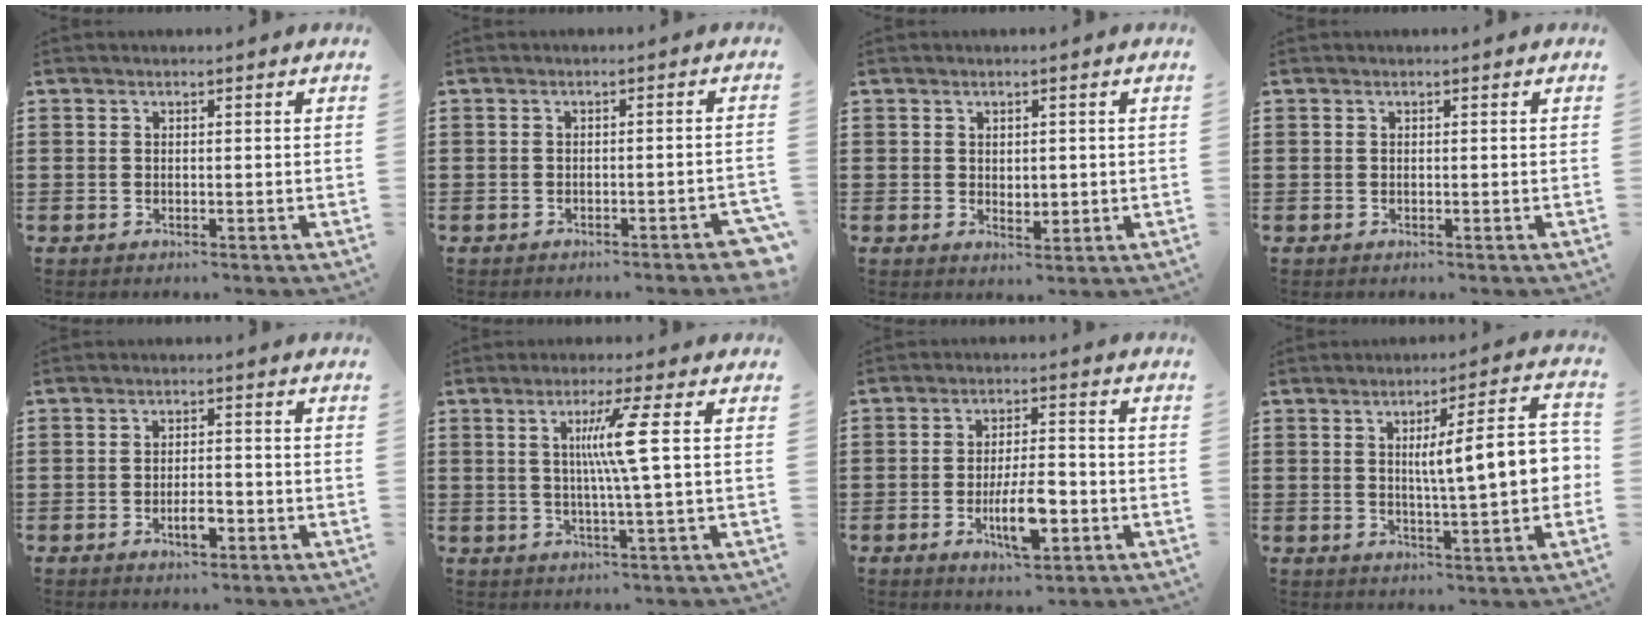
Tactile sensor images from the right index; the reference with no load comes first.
{"total": 2.0, "force": [-1.6, 0.2, 1.2], "torque": [-0.020, 0.000, -0.030]}
{"total": 1.7, "force": [0.8, 1.3, 0.7], "torque": [-0.008, 0.005, 0.012]}
{"total": 0.0}
{"total": 3.3, "force": [-1.4, 1.2, 2.8], "torque": [-0.048, 0.002, -0.025]}
{"total": 7.2, "force": [1.4, -1.0, 7.0], "torque": [-0.137, -0.003, 0.013]}
{"total": 7.8, "force": [-2.6, 2.6, 6.9], "torque": [-0.138, -0.008, -0.048]}
{"total": 10.4, "force": [1.1, 1.6, 10.2], "torque": [-0.167, 0.000, 0.011]}